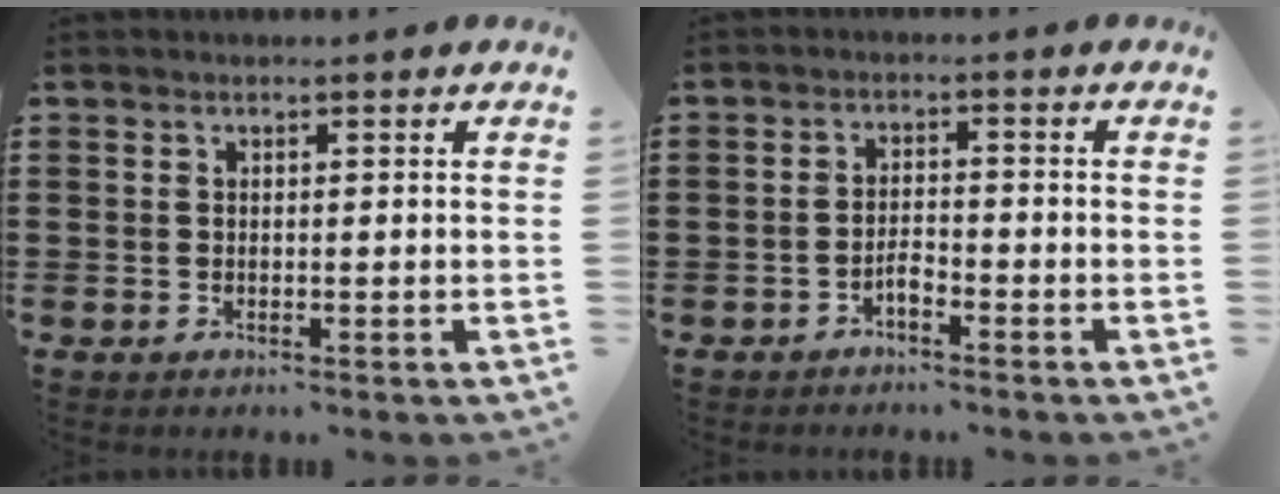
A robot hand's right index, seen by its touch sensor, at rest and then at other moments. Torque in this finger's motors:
{"motor_torque": [0.83, 1.31, 0.07, 0.02]}